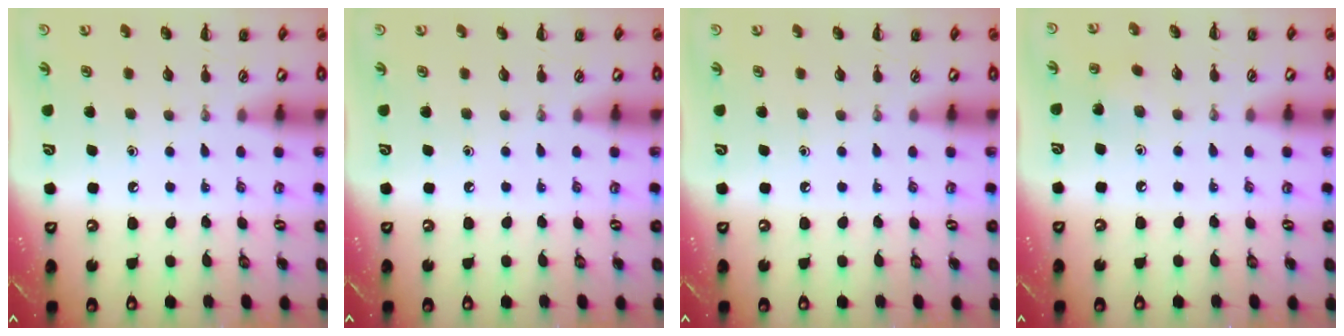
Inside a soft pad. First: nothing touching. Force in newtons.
{"total": 0.0}
{"total": 0.0}
{"total": 3.3, "press": 3.1, "slide": 1.0}